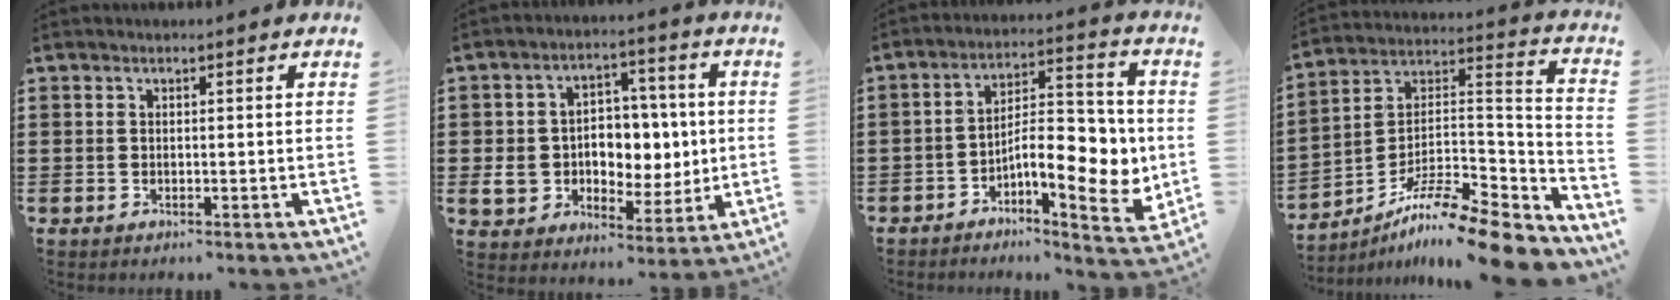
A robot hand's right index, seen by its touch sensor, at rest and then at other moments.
{"total": 8.5, "force": [0.3, 7.4, 4.2], "torque": [-0.091, 0.014, 0.011]}
{"total": 10.5, "force": [-1.7, 4.5, 9.4], "torque": [-0.123, -0.014, -0.032]}
{"total": 12.3, "force": [-10.1, 1.6, 6.7], "torque": [-0.113, 0.013, -0.197]}